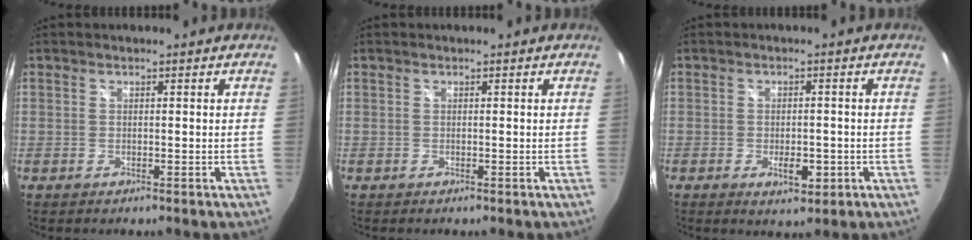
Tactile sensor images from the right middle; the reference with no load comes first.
{"total": 0.8, "force": [0.4, -0.7, -0.1], "torque": [0.004, -0.002, 0.006]}
{"total": 3.7, "force": [-1.3, 1.5, 3.1], "torque": [-0.055, -0.009, -0.015]}